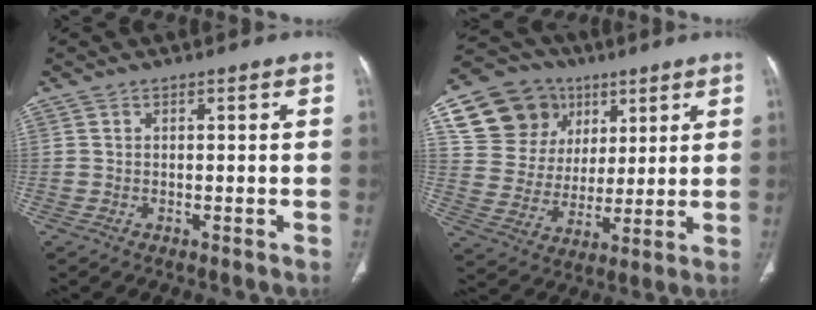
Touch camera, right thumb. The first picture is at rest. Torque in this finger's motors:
{"motor_torque": [0.64, 1.35, 0.20, -0.26, -0.02]}